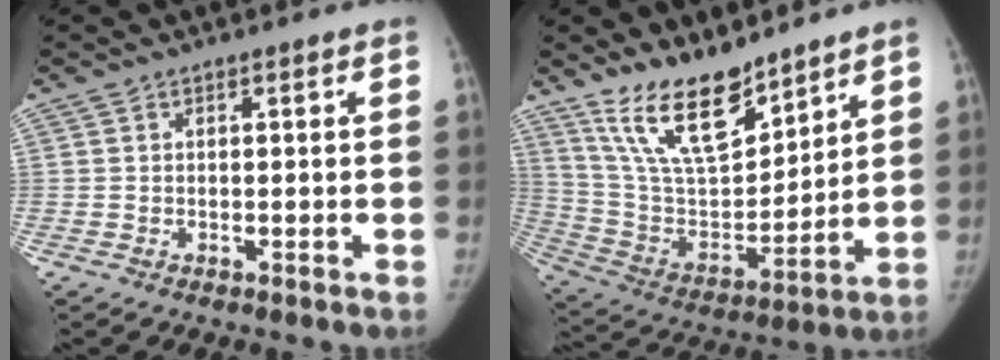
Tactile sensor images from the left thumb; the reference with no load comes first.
{"total": 17.5, "force": [13.0, 6.7, 9.7], "torque": [-0.134, -0.075, 0.252]}